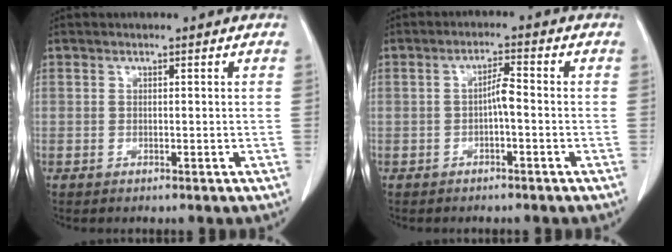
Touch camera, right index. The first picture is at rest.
{"total": 2.7, "force": [-0.6, 0.5, 2.6], "torque": [-0.045, 0.007, -0.012]}